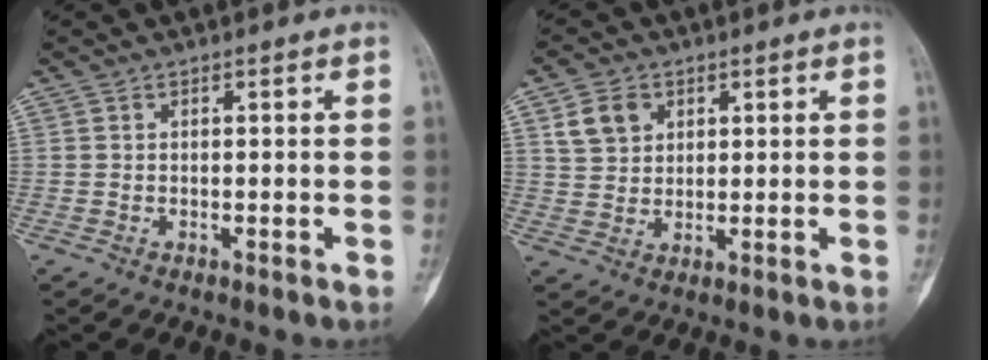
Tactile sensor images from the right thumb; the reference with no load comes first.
{"total": 6.2, "force": [2.6, 4.8, 2.8], "torque": [-0.034, -0.006, 0.052]}